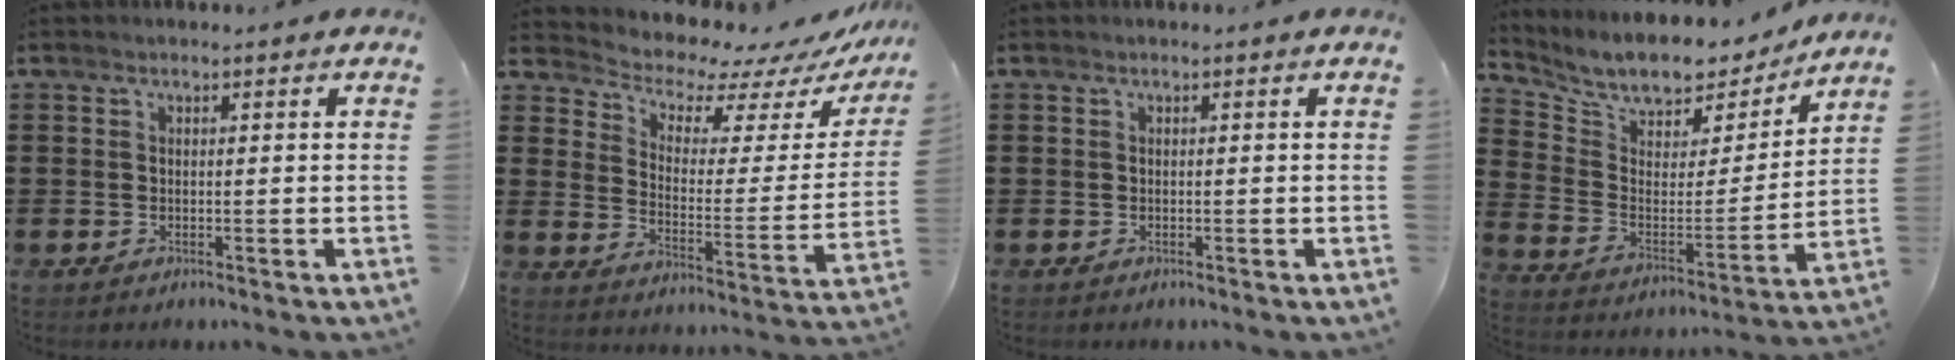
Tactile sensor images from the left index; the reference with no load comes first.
{"total": 6.0, "force": [5.7, 1.8, 1.1], "torque": [-0.041, -0.052, 0.092]}
{"total": 0.0}
{"total": 7.9, "force": [7.2, 2.8, 1.8], "torque": [-0.064, -0.056, 0.121]}